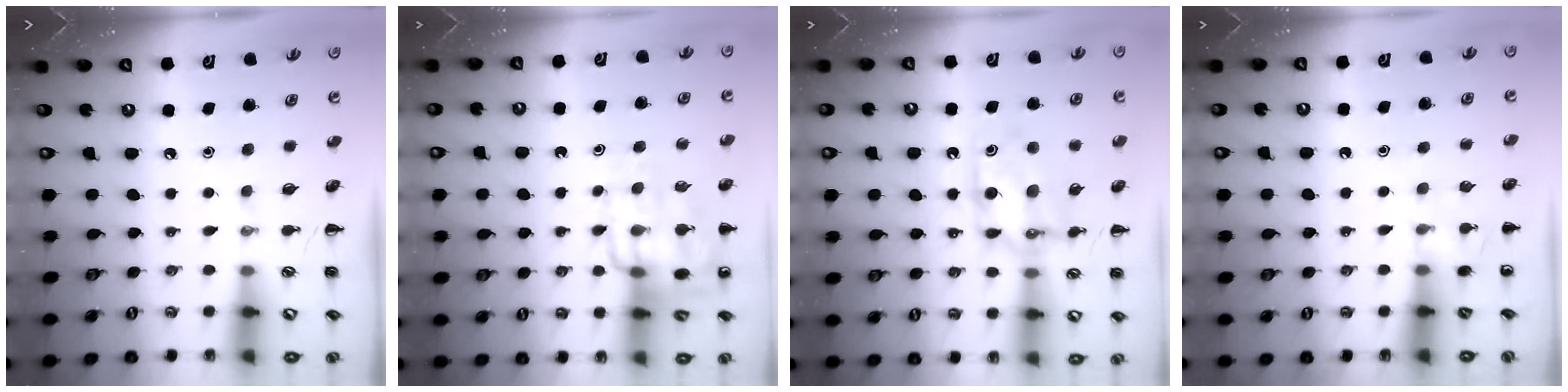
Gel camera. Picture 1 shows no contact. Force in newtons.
{"total": 14.4, "press": 14.2, "slide": 2.4}
{"total": 11.5, "press": 11.5, "slide": 0.5}
{"total": 5.8, "press": 5.5, "slide": 1.9}